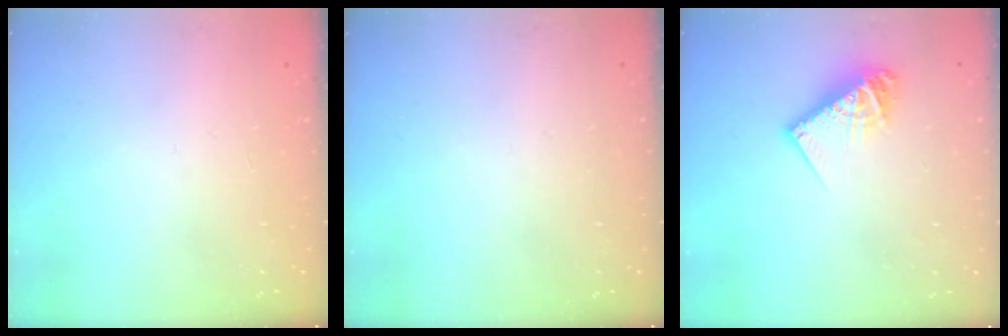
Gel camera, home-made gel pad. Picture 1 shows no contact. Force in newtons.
{"total": 0.0}
{"total": 10.0, "press": 9.9, "slide": 0.8}